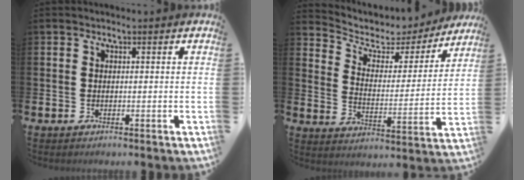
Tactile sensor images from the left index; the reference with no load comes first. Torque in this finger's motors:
{"motor_torque": [0.97, -1.17, 0.07, 0.02]}